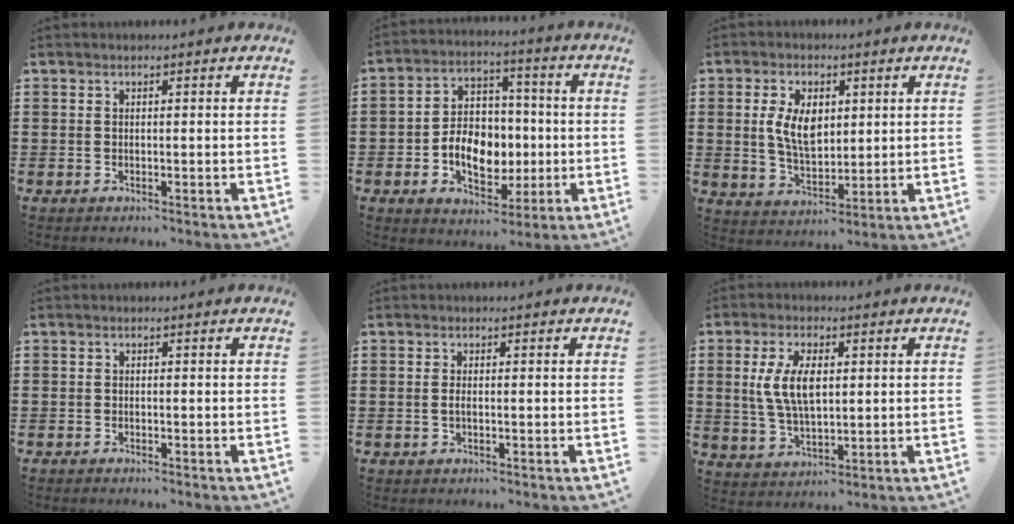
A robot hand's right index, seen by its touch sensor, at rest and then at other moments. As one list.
[{"total": 8.4, "force": [-1.6, 6.3, 5.4], "torque": [-0.102, 0.007, -0.029]}, {"total": 7.1, "force": [1.6, 4.1, 5.6], "torque": [-0.118, 0.007, 0.024]}, {"total": 0.6, "force": [-0.6, 0.1, 0.0], "torque": [-0.001, 0.000, -0.013]}, {"total": 0.8, "force": [-0.3, 0.2, 0.7], "torque": [-0.013, 0.000, -0.006]}, {"total": 7.3, "force": [1.1, 3.4, 6.3], "torque": [-0.140, 0.006, 0.014]}]